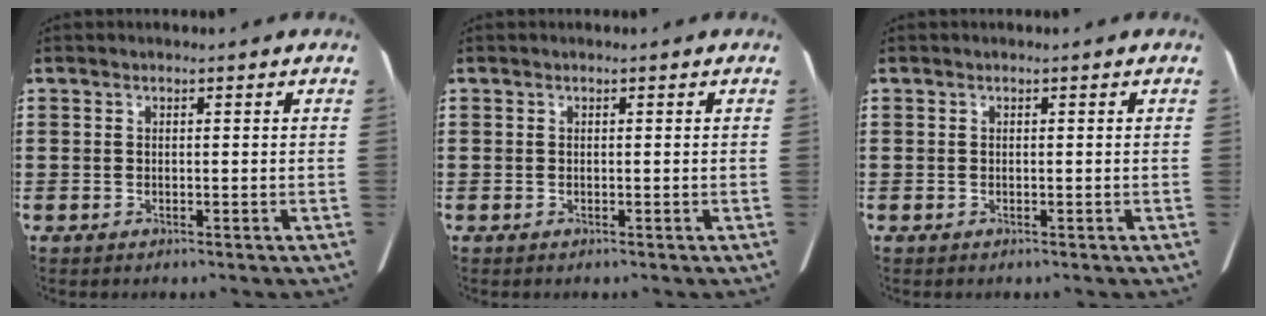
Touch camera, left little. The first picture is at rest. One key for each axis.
{"total": 0.0}
{"total": 0.0}